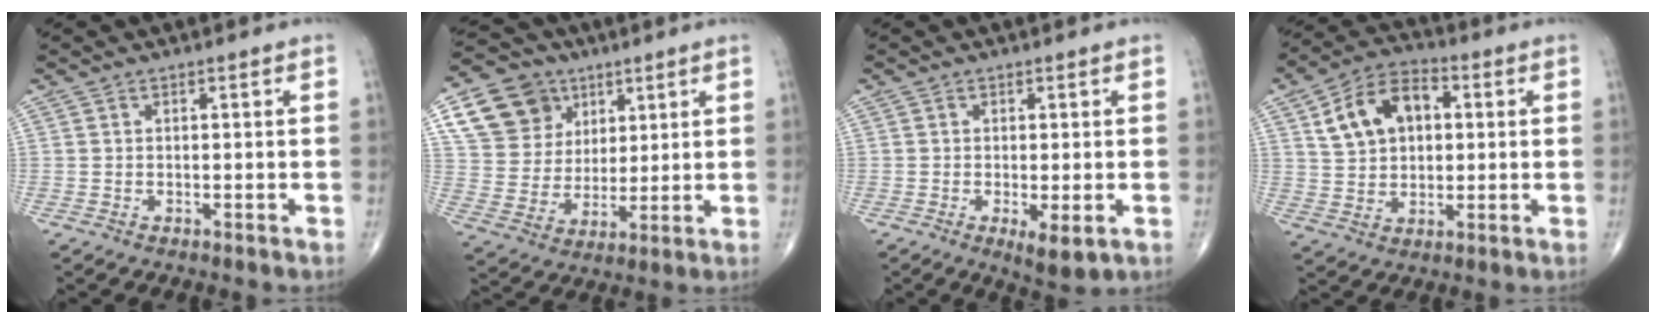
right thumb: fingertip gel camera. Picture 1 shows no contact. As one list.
[{"total": 14.9, "force": [7.0, 11.9, 5.6], "torque": [-0.071, -0.014, 0.131]}, {"total": 4.4, "force": [-1.2, 1.5, 4.0], "torque": [-0.066, -0.014, -0.017]}, {"total": 12.6, "force": [3.4, 8.4, 8.7], "torque": [-0.128, 0.013, 0.054]}]